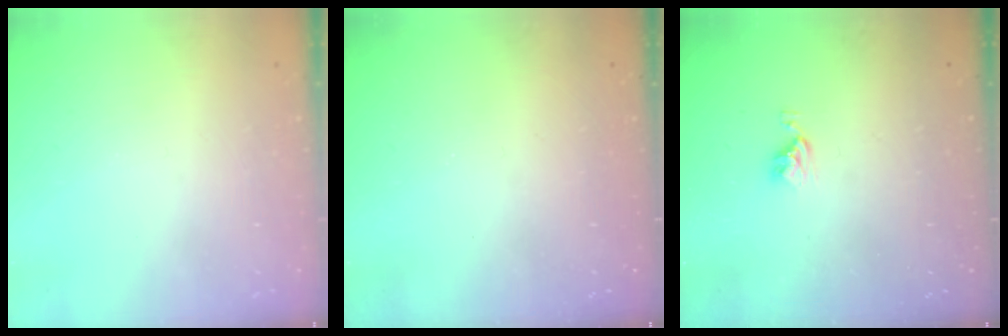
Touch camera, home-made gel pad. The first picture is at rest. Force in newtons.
{"total": 0.0}
{"total": 4.0, "press": 4.0, "slide": 0.5}